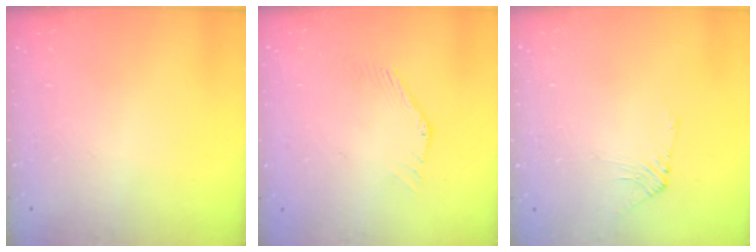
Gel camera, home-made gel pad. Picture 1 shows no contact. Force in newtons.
{"total": 1.0, "press": 1.0, "slide": 0.1}
{"total": 3.0, "press": 2.9, "slide": 0.5}